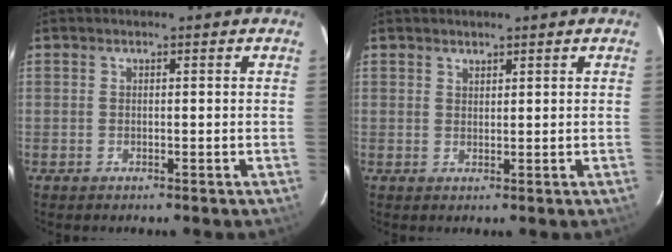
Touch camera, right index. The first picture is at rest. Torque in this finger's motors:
{"motor_torque": [-0.21, -0.09, -0.04, 0.00]}